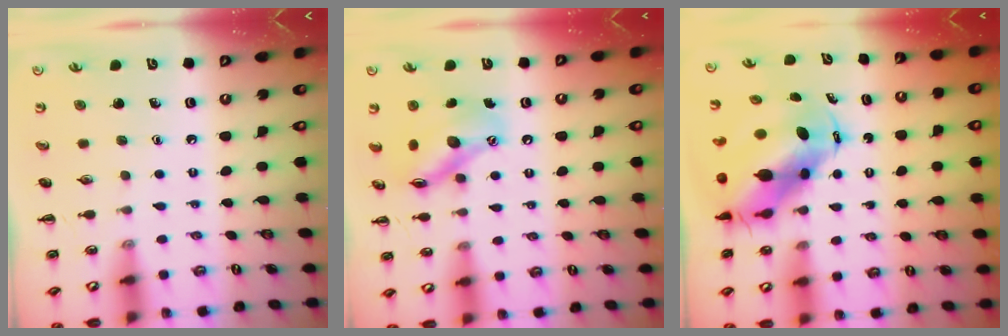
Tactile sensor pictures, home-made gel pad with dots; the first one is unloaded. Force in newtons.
{"total": 14.3, "press": 14.1, "slide": 2.2}
{"total": 9.0, "press": 8.7, "slide": 2.4}